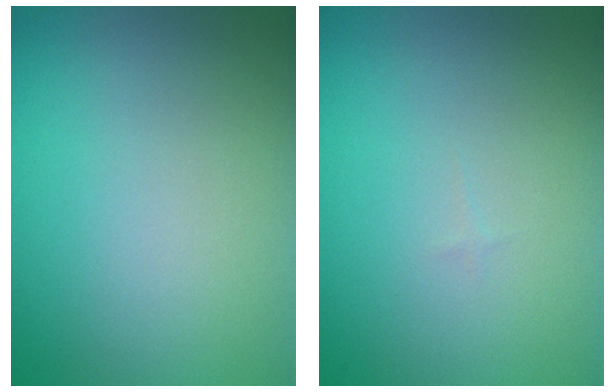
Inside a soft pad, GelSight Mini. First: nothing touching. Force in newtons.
{"total": 0.0}